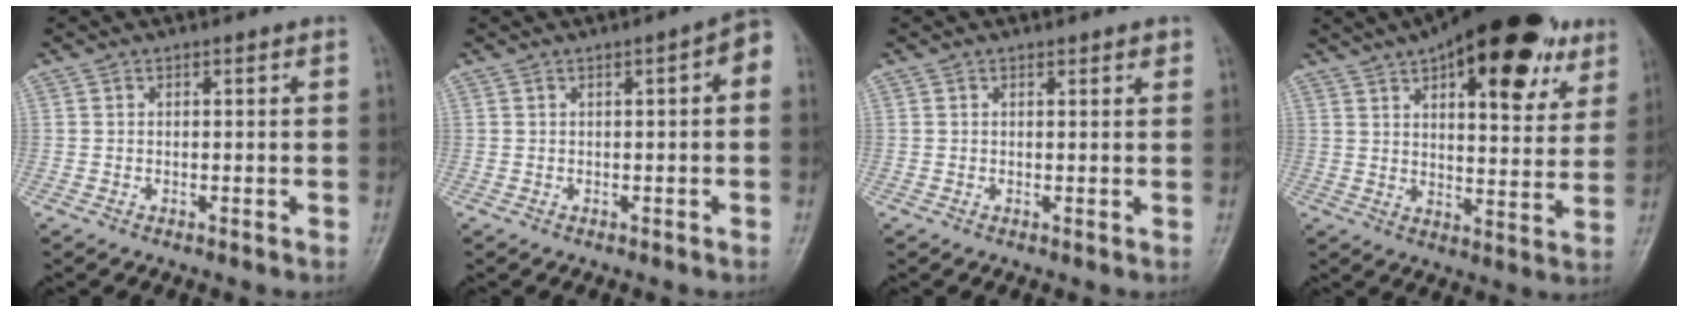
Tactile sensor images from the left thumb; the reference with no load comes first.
{"total": 3.6, "force": [0.4, 1.1, 3.4], "torque": [-0.039, 0.012, -0.004]}
{"total": 1.1, "force": [0.8, 0.4, 0.6], "torque": [-0.005, -0.003, 0.009]}
{"total": 24.0, "force": [13.4, 9.8, 17.4], "torque": [-0.213, -0.016, 0.192]}